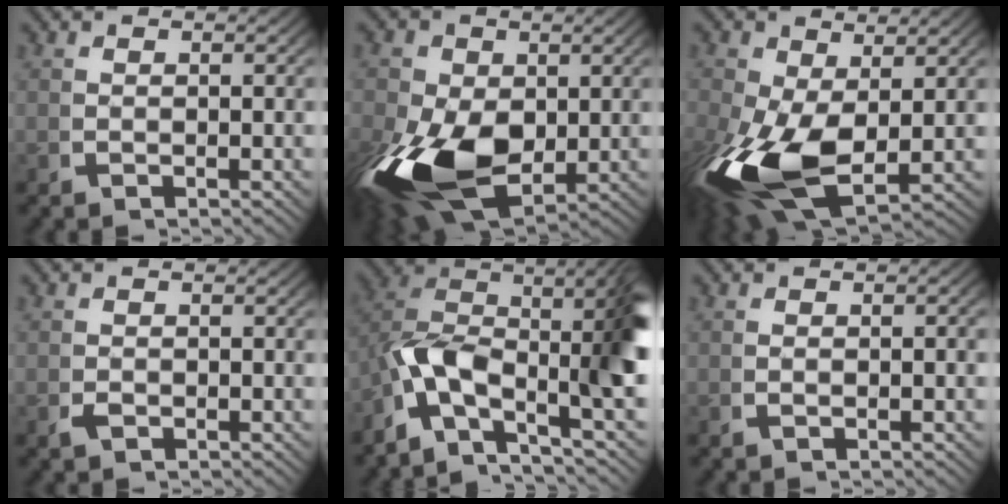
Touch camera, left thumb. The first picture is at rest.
{"total": 14.3, "force": [-3.2, 9.4, 10.3], "torque": [-0.238, -0.080, -0.021]}
{"total": 12.2, "force": [-2.3, 7.4, 9.4], "torque": [-0.215, -0.064, -0.010]}
{"total": 0.9, "force": [-0.5, 0.6, 0.5], "torque": [-0.013, -0.006, -0.009]}
{"total": 13.4, "force": [-0.8, 9.0, 9.9], "torque": [-0.207, -0.048, -0.009]}
{"total": 0.7, "force": [-0.3, 0.1, 0.6], "torque": [-0.013, 0.000, -0.006]}